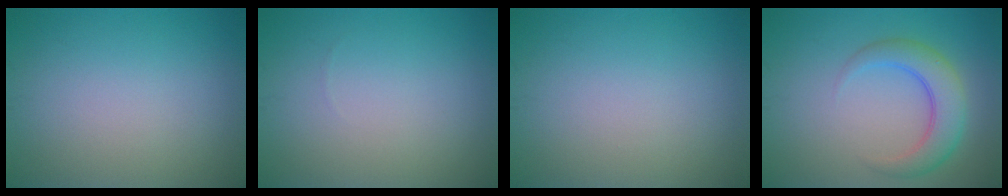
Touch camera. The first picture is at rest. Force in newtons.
{"total": 0.0}
{"total": 0.0}
{"total": 4.3, "press": 4.3, "slide": 0.2}